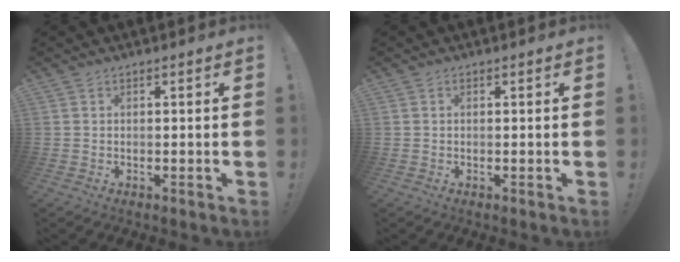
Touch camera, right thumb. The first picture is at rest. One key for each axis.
{"total": 0.0}